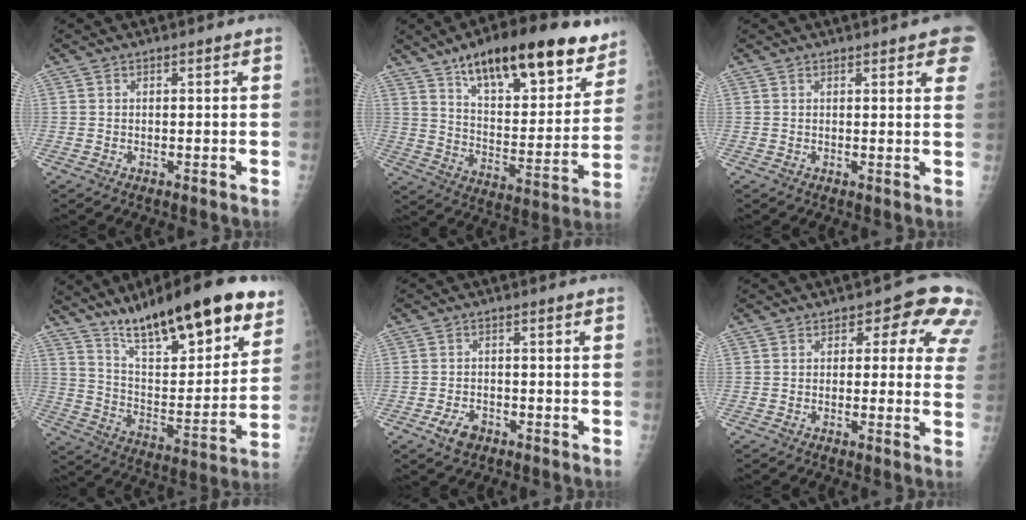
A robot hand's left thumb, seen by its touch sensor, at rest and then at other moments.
{"total": 24.8, "force": [16.1, 9.2, 16.5], "torque": [-0.203, -0.050, 0.249]}
{"total": 7.0, "force": [4.0, 1.5, 5.5], "torque": [-0.046, -0.003, 0.040]}
{"total": 25.3, "force": [17.1, 7.0, 17.3], "torque": [-0.231, -0.063, 0.278]}
{"total": 3.8, "force": [-2.2, 2.2, 2.1], "torque": [-0.035, 0.014, -0.035]}
{"total": 9.9, "force": [3.9, 5.4, 7.4], "torque": [-0.031, -0.009, 0.026]}